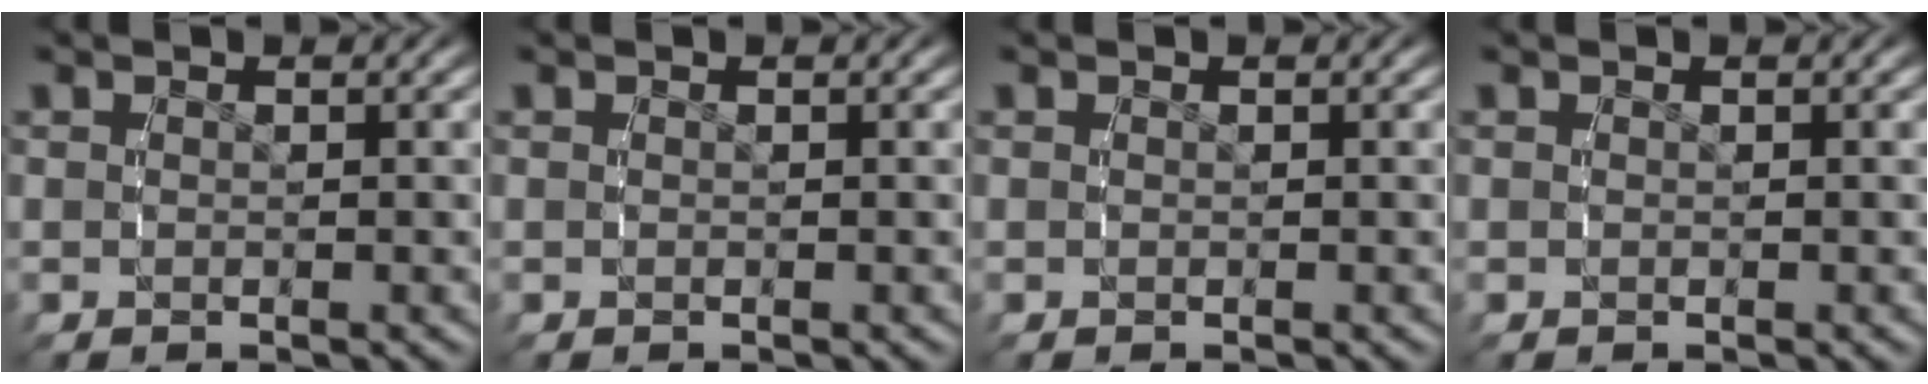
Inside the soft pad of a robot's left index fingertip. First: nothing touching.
{"total": 0.0}
{"total": 0.0}
{"total": 0.0}